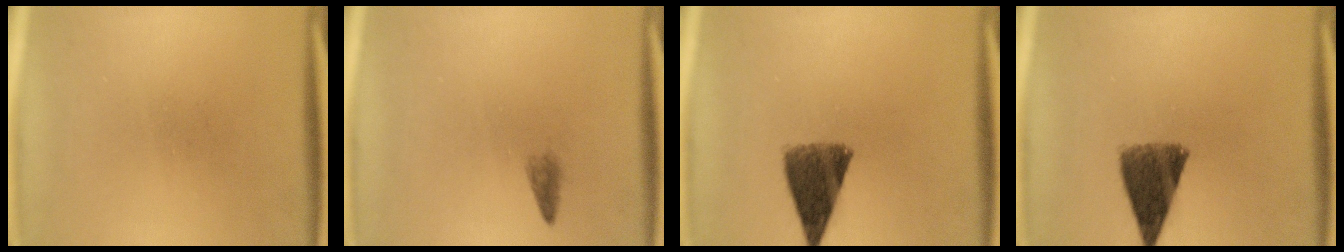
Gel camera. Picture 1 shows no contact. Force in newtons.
{"total": 1.1}
{"total": 8.8}
{"total": 8.8}